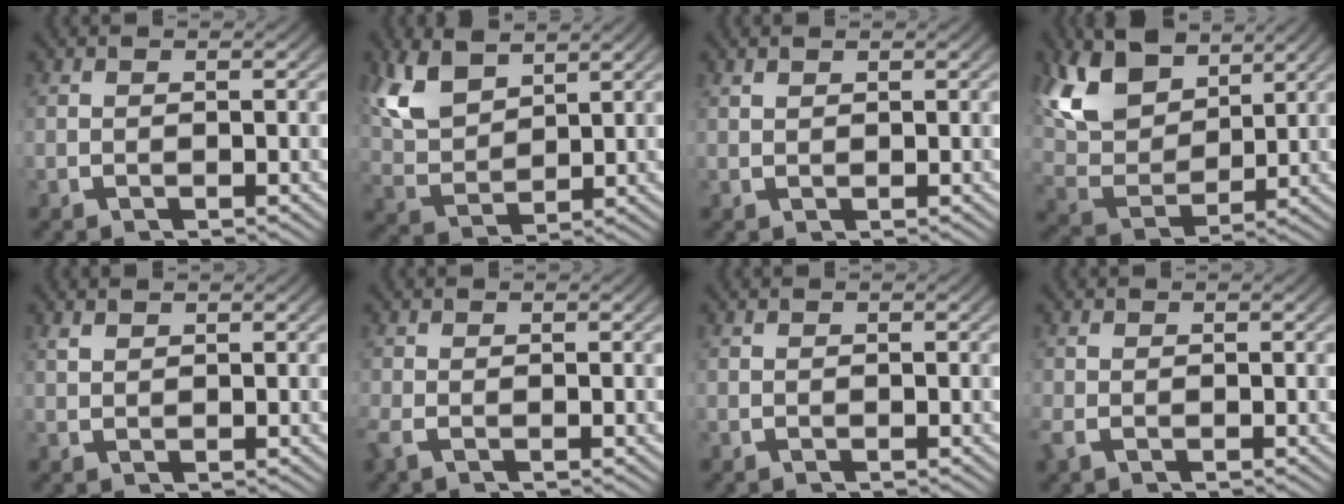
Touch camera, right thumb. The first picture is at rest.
{"total": 6.3, "force": [2.8, 3.8, 4.1], "torque": [-0.111, -0.013, 0.069]}
{"total": 0.8, "force": [0.8, 0.1, 0.2], "torque": [-0.001, 0.002, 0.019]}
{"total": 10.2, "force": [3.5, 6.5, 7.0], "torque": [-0.161, -0.016, 0.071]}
{"total": 1.1, "force": [1.1, 0.2, 0.3], "torque": [-0.003, 0.004, 0.025]}
{"total": 1.2, "force": [-0.5, 0.6, 0.9], "torque": [-0.029, -0.004, -0.009]}
{"total": 0.0}
{"total": 1.0, "force": [-0.4, 0.8, 0.6], "torque": [-0.025, -0.006, -0.004]}